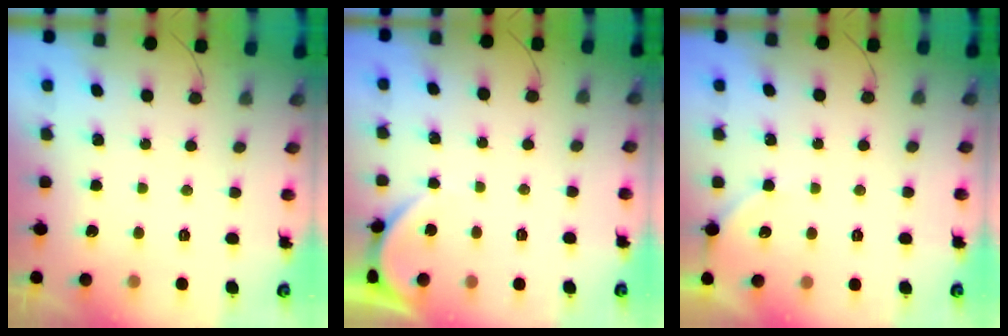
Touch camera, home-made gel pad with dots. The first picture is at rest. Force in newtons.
{"total": 2.8, "press": 2.8, "slide": 0.5}
{"total": 2.9, "press": 2.9, "slide": 0.4}